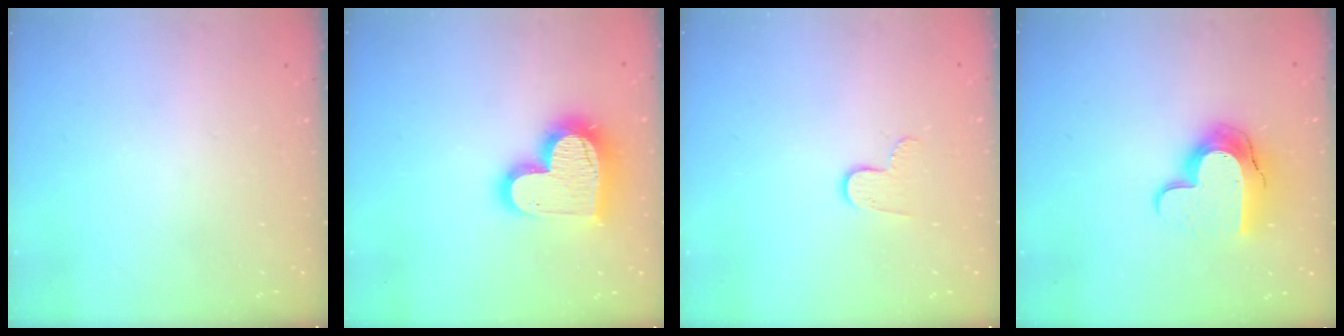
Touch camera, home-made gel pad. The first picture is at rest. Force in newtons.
{"total": 18.8, "press": 18.7, "slide": 1.6}
{"total": 7.0, "press": 7.0, "slide": 0.6}
{"total": 13.0, "press": 13.0, "slide": 1.0}